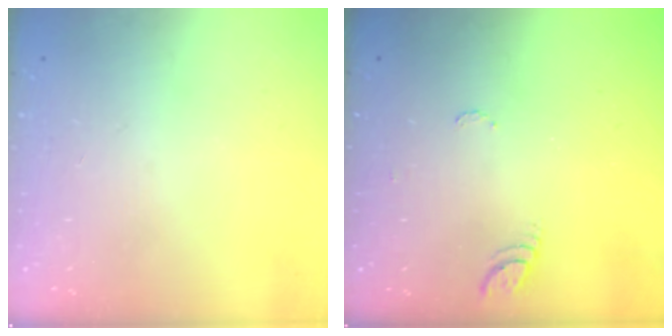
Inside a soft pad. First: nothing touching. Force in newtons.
{"total": 4.4, "press": 4.4, "slide": 0.5}